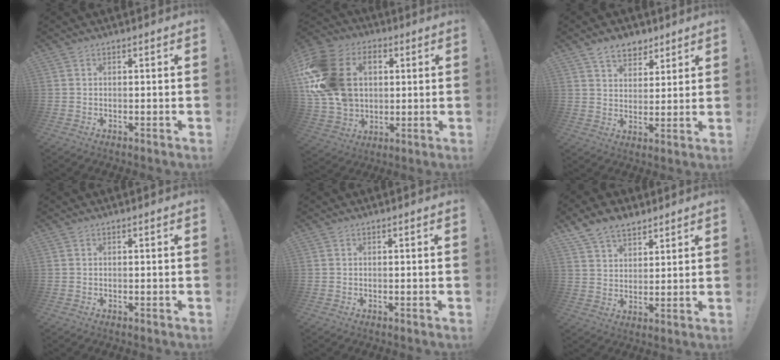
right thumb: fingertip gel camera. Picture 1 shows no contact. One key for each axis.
{"total": 22.2, "fx": 4.2, "fy": 16.2, "fz": 14.5, "tx": -0.267, "ty": -0.005, "tz": 0.083}
{"total": 7.9, "fx": 5.3, "fy": 5.2, "fz": 2.6, "tx": -0.041, "ty": -0.028, "tz": 0.103}
{"total": 0.0}
{"total": 0.0}
{"total": 8.4, "fx": 6.4, "fy": 4.6, "fz": 2.9, "tx": -0.053, "ty": -0.033, "tz": 0.125}